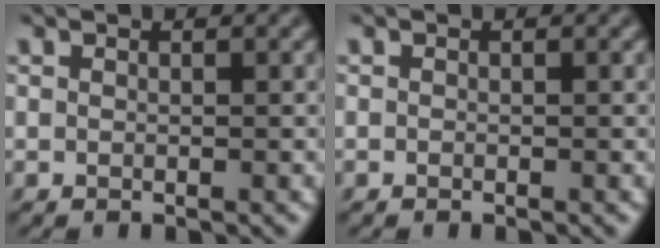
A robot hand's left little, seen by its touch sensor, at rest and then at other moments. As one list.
[{"total": 0.0}]